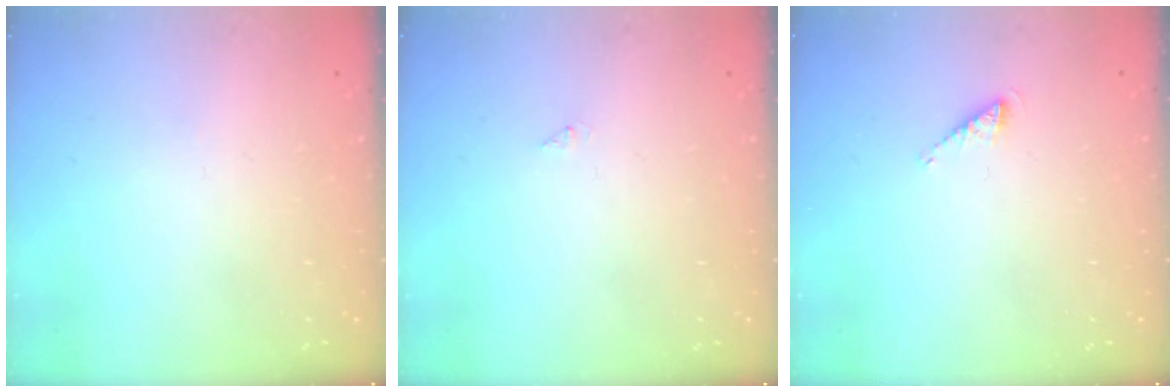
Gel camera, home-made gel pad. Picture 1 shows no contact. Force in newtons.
{"total": 0.0}
{"total": 3.2, "press": 3.2, "slide": 0.4}